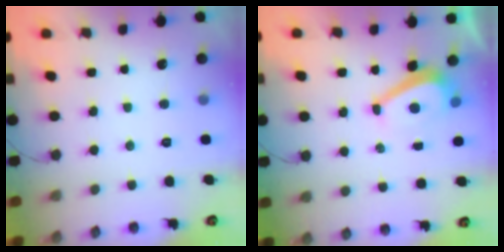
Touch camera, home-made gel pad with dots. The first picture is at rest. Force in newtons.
{"total": 5.1, "press": 5.1, "slide": 0.6}